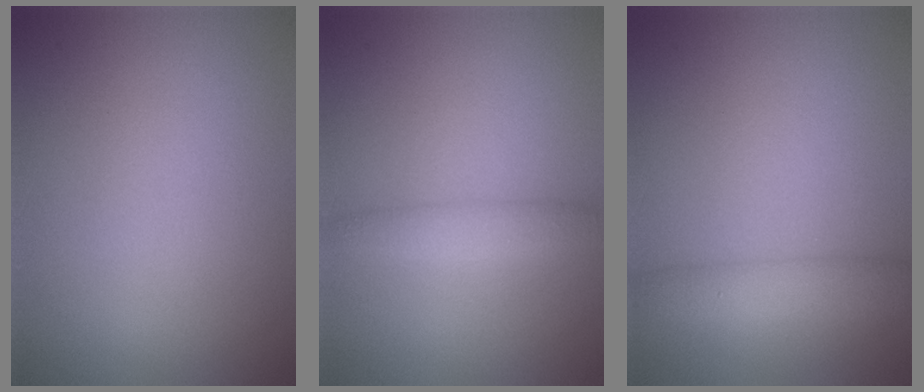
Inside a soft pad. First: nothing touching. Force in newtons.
{"total": 1.9, "press": 1.9, "slide": 0.1}
{"total": 3.0, "press": 3.0, "slide": 0.2}